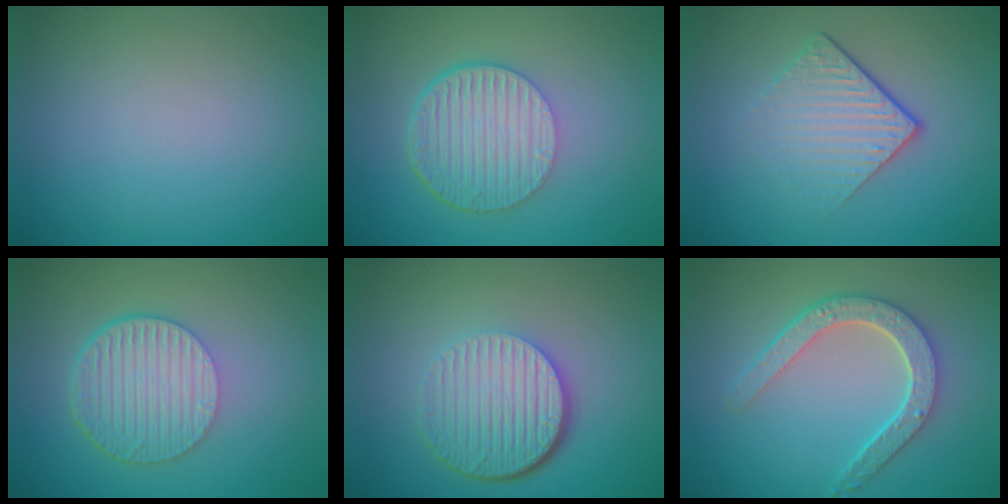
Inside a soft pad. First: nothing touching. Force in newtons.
{"total": 6.5, "press": 4.3, "slide": 4.8}
{"total": 4.4, "press": 2.7, "slide": 3.4}
{"total": 6.1, "press": 4.1, "slide": 4.5}
{"total": 6.9, "press": 4.5, "slide": 5.3}
{"total": 4.7, "press": 3.8, "slide": 2.8}